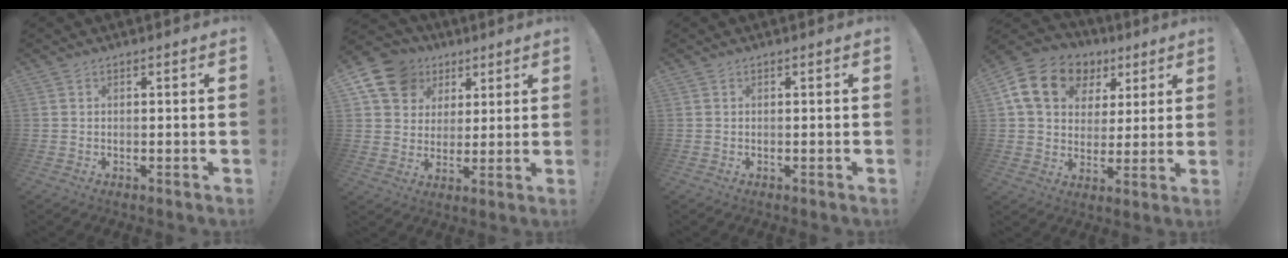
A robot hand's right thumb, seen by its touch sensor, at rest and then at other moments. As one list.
[{"total": 13.9, "force": [6.6, 10.9, 5.4], "torque": [-0.089, -0.031, 0.133]}, {"total": 0.0}, {"total": 16.7, "force": [7.0, 12.4, 8.7], "torque": [-0.140, -0.017, 0.139]}]